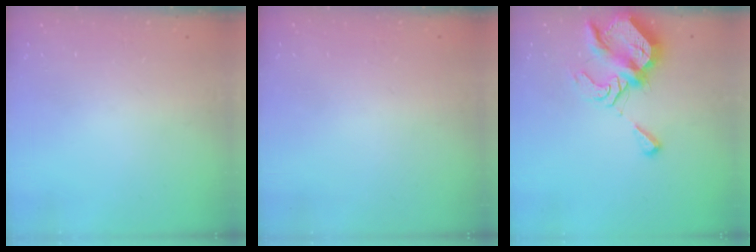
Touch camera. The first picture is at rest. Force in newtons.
{"total": 1.8, "press": 1.8, "slide": 0.1}
{"total": 9.0, "press": 8.9, "slide": 1.1}